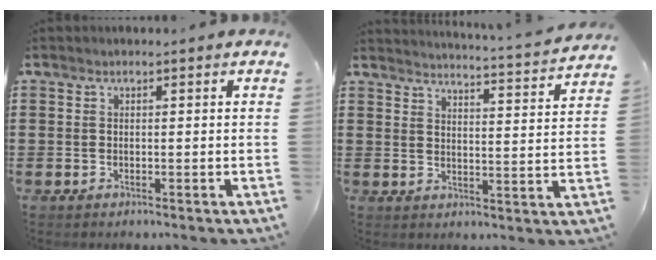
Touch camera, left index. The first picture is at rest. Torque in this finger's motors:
{"motor_torque": [1.20, -0.94, 0.23, 0.09]}